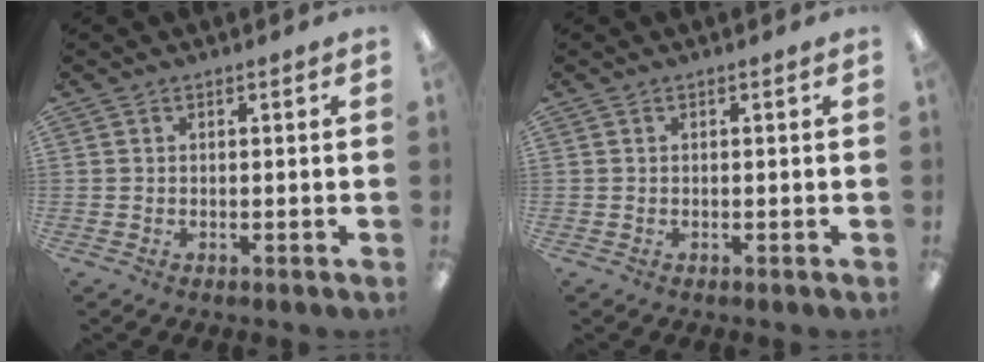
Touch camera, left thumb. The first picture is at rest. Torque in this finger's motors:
{"motor_torque": [-0.04, 0.04, -0.15, 0.12, -0.01]}